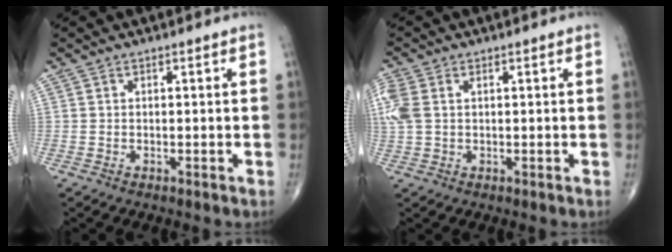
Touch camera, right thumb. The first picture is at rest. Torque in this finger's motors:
{"motor_torque": [-0.08, -0.03, 0.61, 0.21, 0.10]}